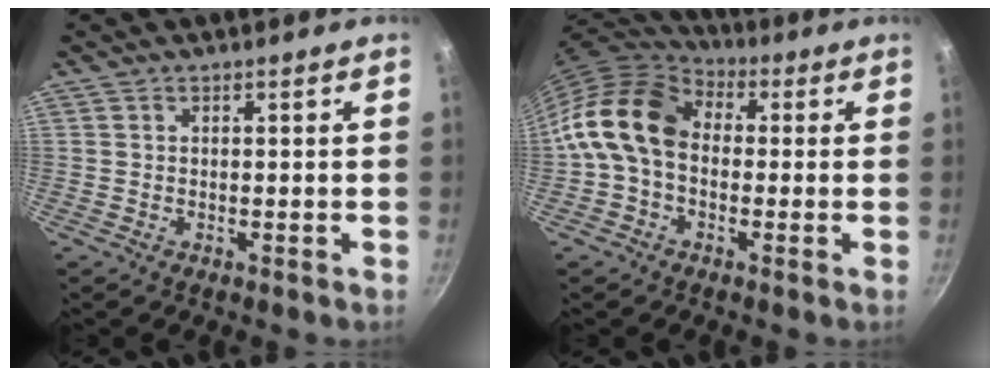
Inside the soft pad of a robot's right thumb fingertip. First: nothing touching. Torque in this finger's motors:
{"motor_torque": [1.41, 3.03, 1.00, -1.09, 0.31]}